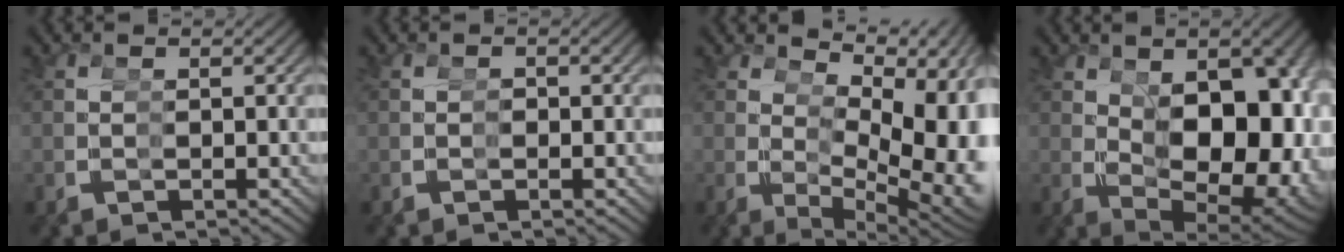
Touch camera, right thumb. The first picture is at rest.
{"total": 1.3, "force": [-0.3, 1.0, 0.7], "torque": [-0.010, -0.011, -0.004]}
{"total": 10.8, "force": [1.3, 5.6, 9.1], "torque": [-0.145, -0.023, 0.039]}
{"total": 14.2, "force": [0.1, 8.2, 11.6], "torque": [-0.202, -0.051, 0.025]}